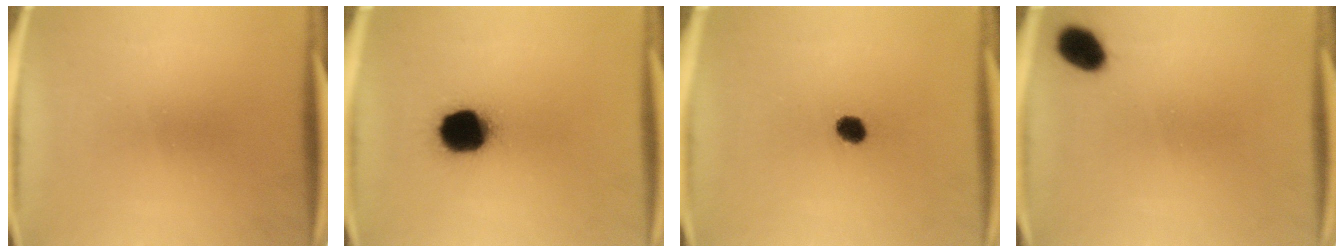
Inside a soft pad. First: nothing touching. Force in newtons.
{"total": 14.2}
{"total": 3.9}
{"total": 5.4}